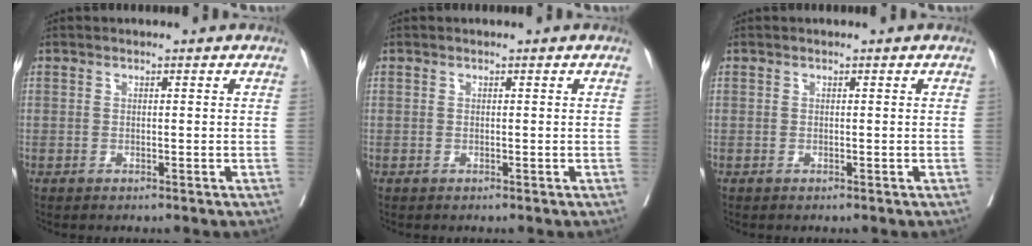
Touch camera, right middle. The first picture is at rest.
{"total": 0.0}
{"total": 0.0}